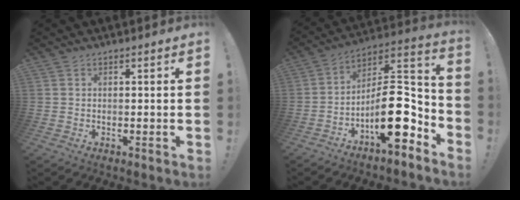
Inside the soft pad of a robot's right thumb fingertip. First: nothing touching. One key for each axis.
{"total": 18.5, "fx": -5.8, "fy": 7.9, "fz": 15.7, "tx": -0.247, "ty": 0.031, "tz": -0.086}